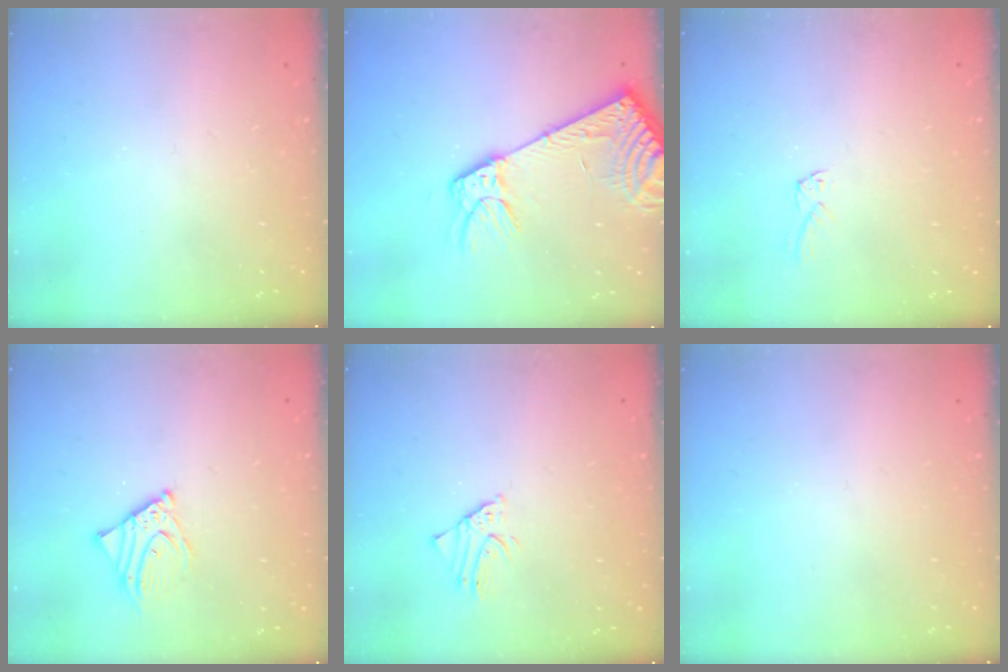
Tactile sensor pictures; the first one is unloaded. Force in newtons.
{"total": 10.3, "press": 10.1, "slide": 2.1}
{"total": 2.3, "press": 2.3, "slide": 0.3}
{"total": 5.6, "press": 5.6, "slide": 0.5}
{"total": 1.5, "press": 1.5, "slide": 0.1}
{"total": 0.0}